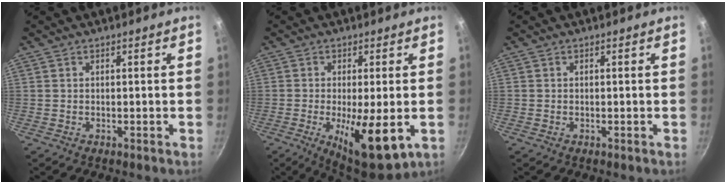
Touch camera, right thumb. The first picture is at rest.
{"total": 11.6, "force": [-2.7, 3.1, 10.8], "torque": [-0.167, -0.008, -0.036]}
{"total": 0.0}